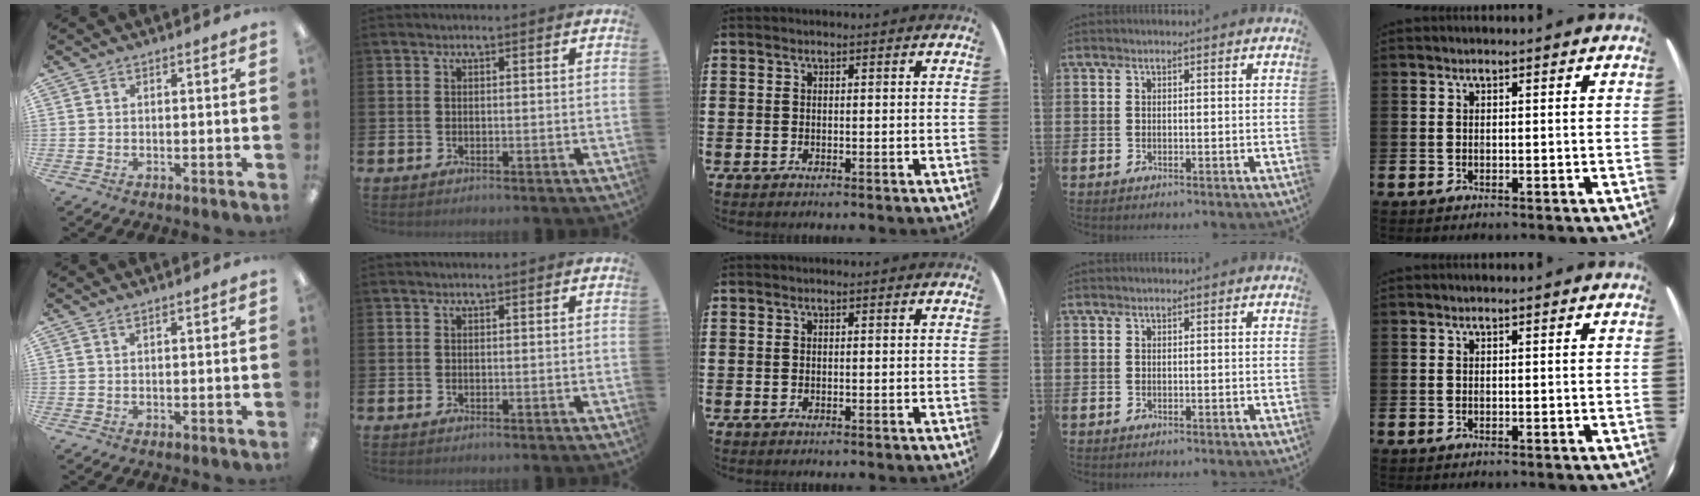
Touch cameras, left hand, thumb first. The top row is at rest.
{"thumb": {"total": 0.9, "force": [0.7, 0.1, 0.6], "torque": [-0.013, 0.001, 0.013]}}